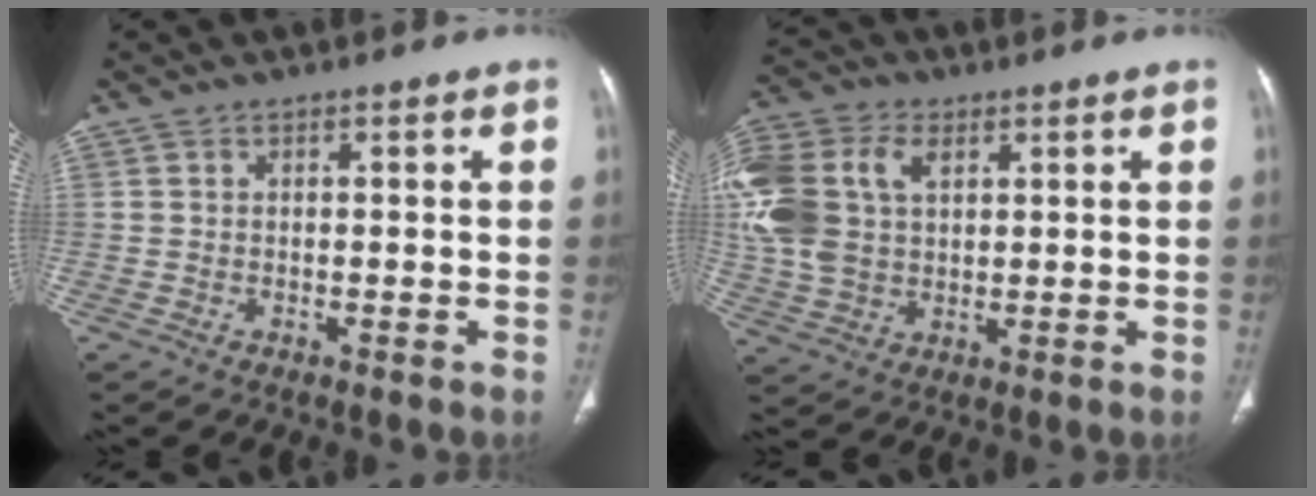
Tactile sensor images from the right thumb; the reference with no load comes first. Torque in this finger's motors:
{"motor_torque": [0.49, 0.50, 0.95, 0.51, 0.32]}